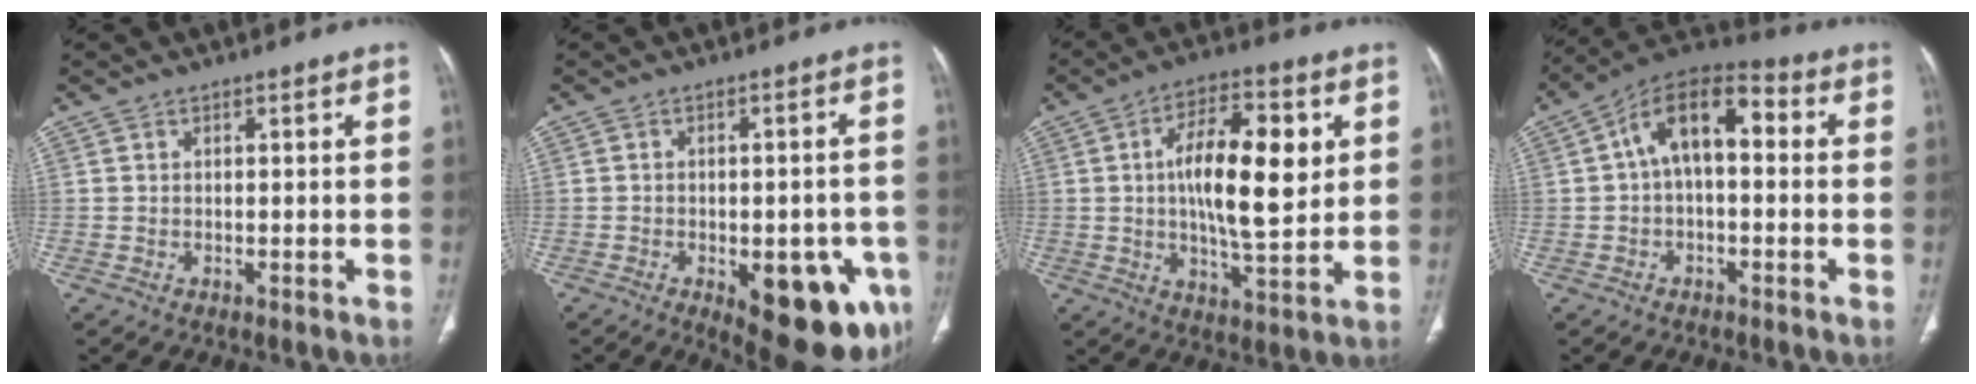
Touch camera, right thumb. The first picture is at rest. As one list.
[{"total": 17.1, "force": [-6.6, 7.8, 13.7], "torque": [-0.119, 0.010, -0.067]}, {"total": 16.4, "force": [2.9, 6.4, 14.8], "torque": [-0.226, -0.005, 0.045]}, {"total": 11.2, "force": [1.2, 6.1, 9.4], "torque": [-0.142, 0.039, 0.005]}]